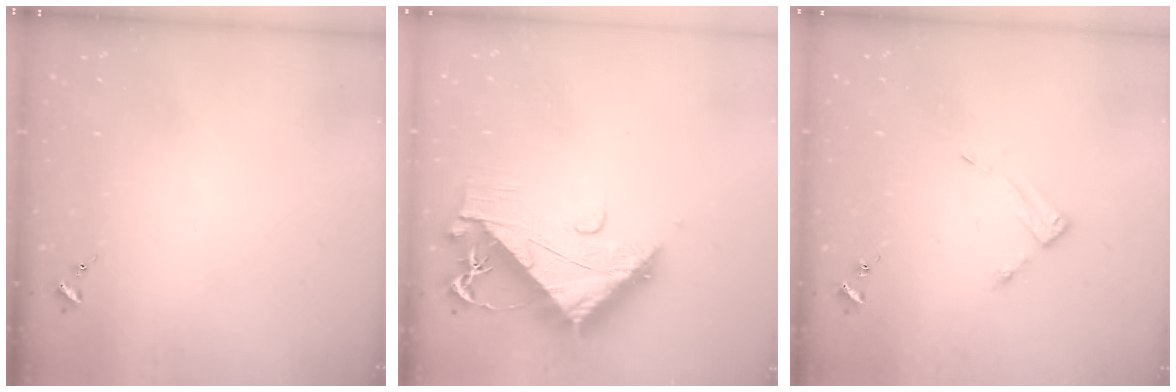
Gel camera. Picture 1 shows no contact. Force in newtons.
{"total": 13.0, "press": 12.9, "slide": 1.3}
{"total": 3.1, "press": 3.1, "slide": 0.3}